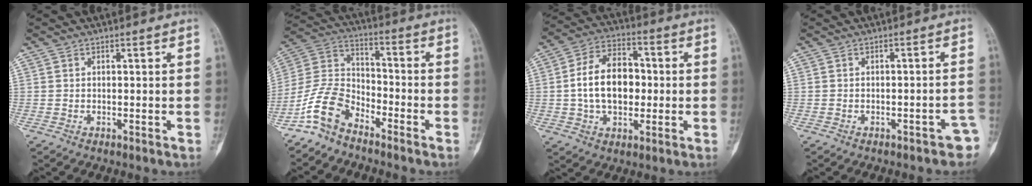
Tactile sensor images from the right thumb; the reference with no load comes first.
{"total": 10.6, "force": [-7.7, 5.3, 4.9], "torque": [-0.097, 0.067, -0.166]}
{"total": 13.4, "force": [-0.3, 8.9, 10.0], "torque": [-0.152, 0.025, -0.010]}
{"total": 4.2, "force": [-2.9, 1.8, 2.5], "torque": [-0.009, 0.036, -0.033]}